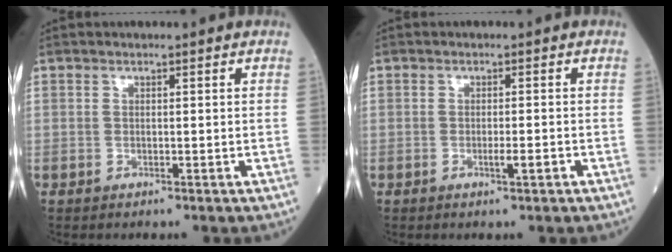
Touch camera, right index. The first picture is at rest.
{"total": 2.0, "force": [-0.8, 0.1, 1.8], "torque": [-0.032, -0.004, -0.013]}